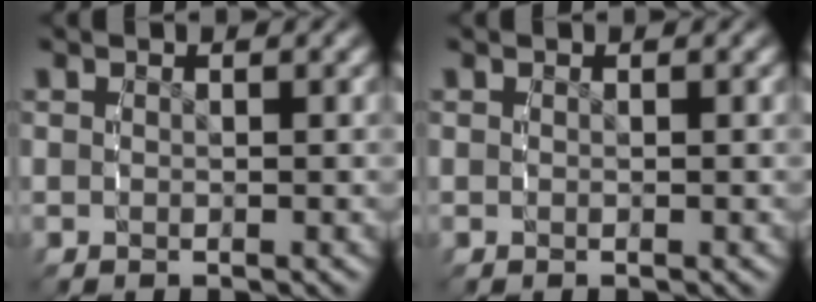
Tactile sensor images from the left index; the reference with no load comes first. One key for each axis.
{"total": 0.0}